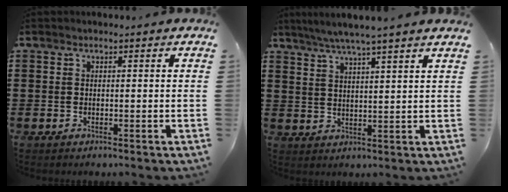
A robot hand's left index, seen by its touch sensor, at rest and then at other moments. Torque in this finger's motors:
{"motor_torque": [1.10, -1.04, 0.43, 0.16]}